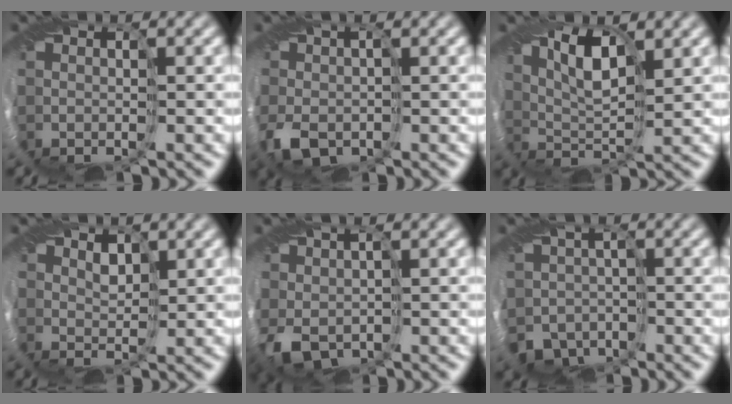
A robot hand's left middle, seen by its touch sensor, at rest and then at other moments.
{"total": 4.0, "force": [-1.4, 2.8, 2.6], "torque": [-0.064, -0.003, -0.028]}
{"total": 4.9, "force": [2.1, 2.0, 4.0], "torque": [-0.078, 0.008, 0.033]}
{"total": 1.3, "force": [0.7, 1.0, 0.3], "torque": [-0.004, -0.001, 0.015]}
{"total": 4.1, "force": [-0.8, 3.0, 2.7], "torque": [-0.067, -0.004, -0.015]}
{"total": 3.4, "force": [-1.8, 2.8, 0.7], "torque": [-0.008, -0.004, -0.040]}